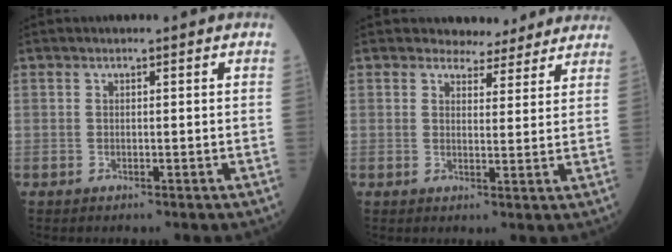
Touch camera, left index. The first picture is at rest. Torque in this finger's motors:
{"motor_torque": [0.17, -0.24, -0.01, -0.06]}